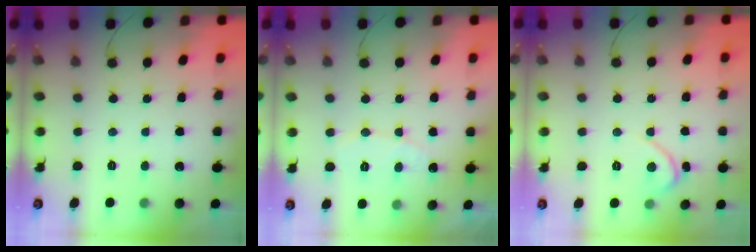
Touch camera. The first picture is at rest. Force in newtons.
{"total": 5.8, "press": 5.8, "slide": 0.2}
{"total": 2.3, "press": 2.3, "slide": 0.1}